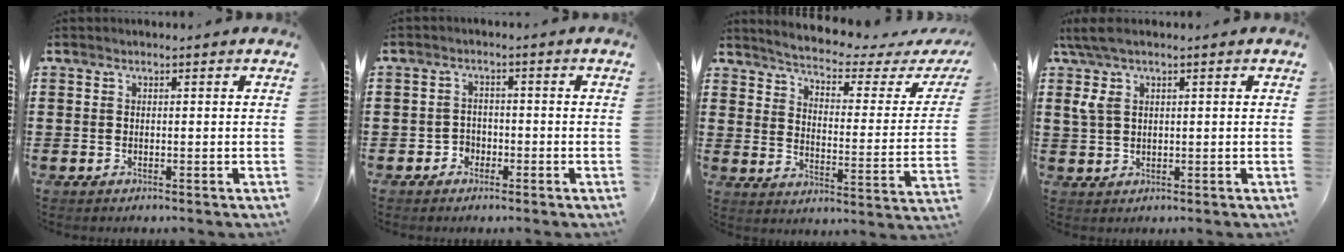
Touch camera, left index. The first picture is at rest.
{"total": 2.1, "force": [-1.6, 1.5, 0.1], "torque": [-0.010, 0.002, -0.037]}
{"total": 3.2, "force": [2.7, -0.1, 1.7], "torque": [-0.052, -0.028, 0.034]}
{"total": 4.4, "force": [2.0, 1.6, 3.6], "torque": [-0.082, 0.006, 0.033]}